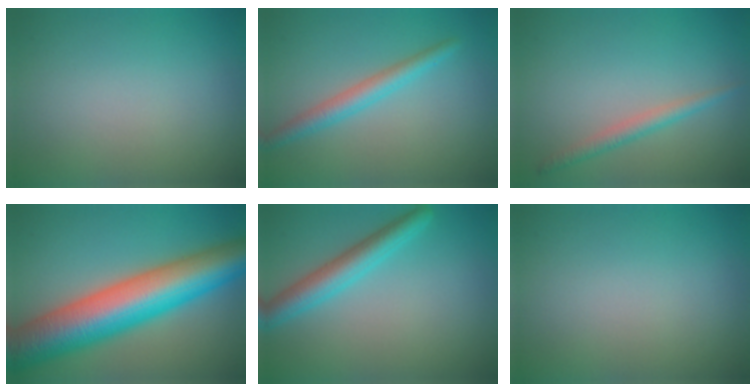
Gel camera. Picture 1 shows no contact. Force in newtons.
{"total": 2.6, "press": 2.6, "slide": 0.1}
{"total": 1.8, "press": 1.8, "slide": 0.1}
{"total": 12.6, "press": 12.6, "slide": 0.2}
{"total": 3.7, "press": 3.7, "slide": 0.1}
{"total": 0.0}